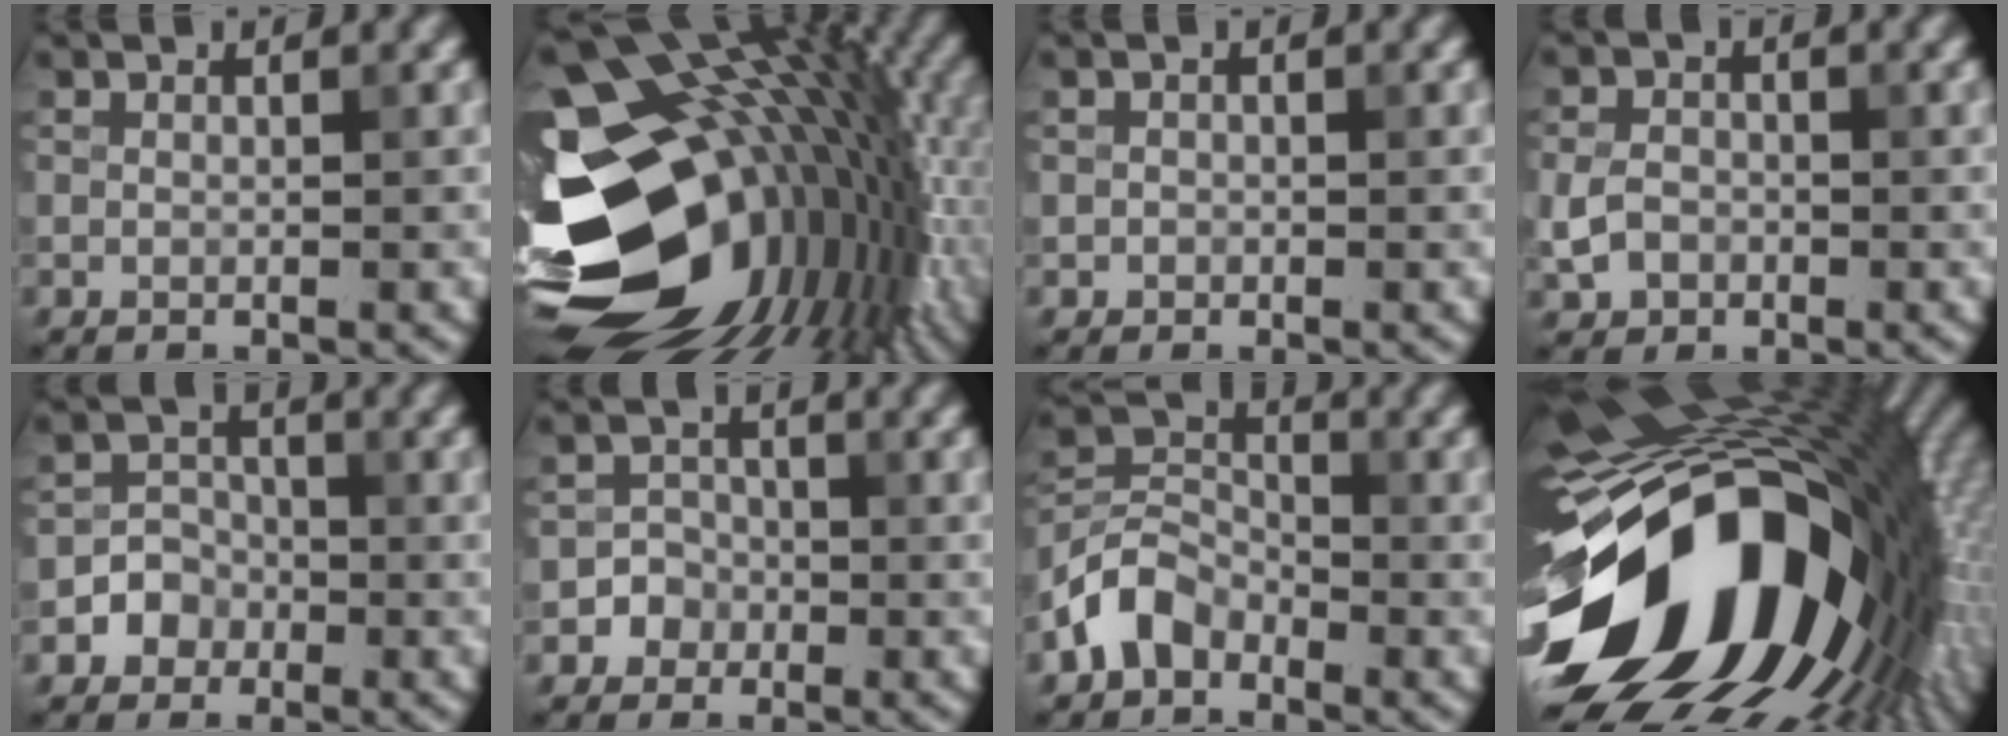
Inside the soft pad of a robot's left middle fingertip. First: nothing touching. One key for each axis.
{"total": 20.2, "fx": -3.6, "fy": 13.7, "fz": 14.4, "tx": -0.247, "ty": -0.023, "tz": -0.046}
{"total": 0.6, "fx": -0.2, "fy": 0.6, "fz": 0.0, "tx": 0.005, "ty": -0.004, "tz": -0.005}
{"total": 2.6, "fx": -0.8, "fy": 2.1, "fz": 1.3, "tx": -0.026, "ty": -0.001, "tz": -0.020}
{"total": 2.5, "fx": -1.1, "fy": 2.2, "fz": 0.5, "tx": 0.014, "ty": 0.007, "tz": -0.026}
{"total": 2.3, "fx": -0.9, "fy": 2.1, "fz": 0.1, "tx": 0.024, "ty": 0.009, "tz": -0.024}
{"total": 4.4, "fx": -2.6, "fy": 3.0, "fz": 1.9, "tx": -0.040, "ty": 0.009, "tz": -0.064}
{"total": 19.2, "fx": -3.7, "fy": 11.6, "fz": 14.9, "tx": -0.249, "ty": -0.025, "tz": -0.070}